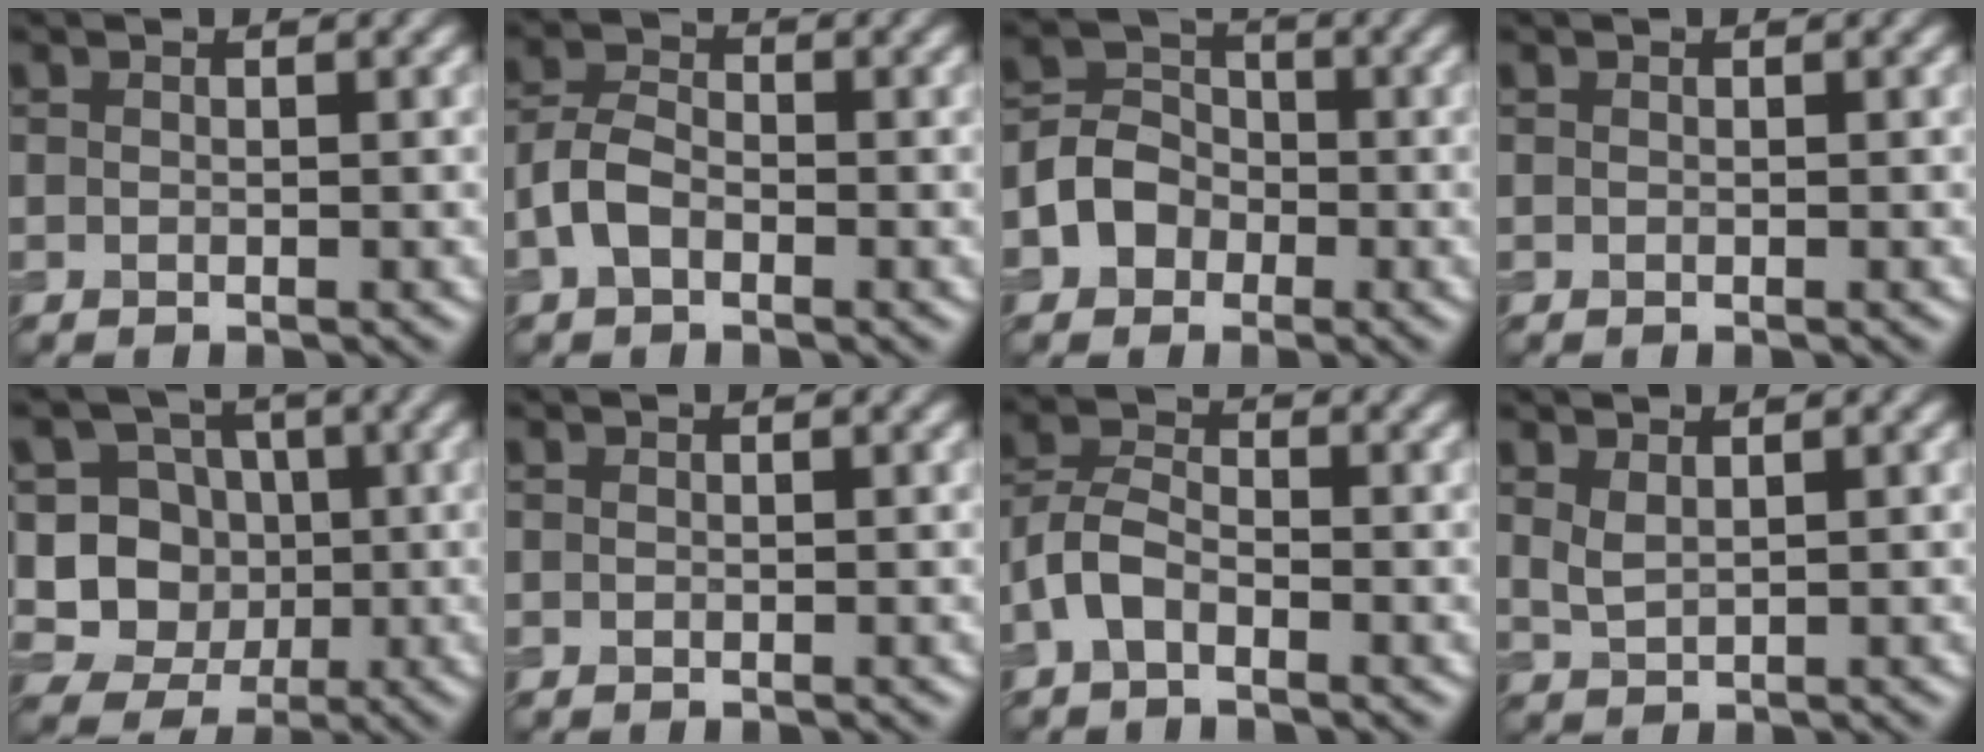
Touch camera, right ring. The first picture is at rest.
{"total": 2.9, "force": [-1.3, 1.7, 1.9], "torque": [-0.036, 0.008, -0.035]}
{"total": 4.0, "force": [-1.4, 3.4, 1.6], "torque": [-0.012, 0.006, -0.038]}
{"total": 0.0}
{"total": 7.6, "force": [-0.2, 7.1, 2.5], "torque": [-0.039, 0.013, -0.027]}
{"total": 0.0}
{"total": 3.1, "force": [-1.6, 1.6, 2.1], "torque": [-0.043, 0.008, -0.044]}
{"total": 1.5, "force": [1.0, 0.5, 1.0], "torque": [-0.026, -0.003, 0.026]}